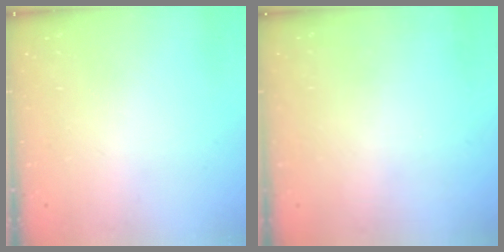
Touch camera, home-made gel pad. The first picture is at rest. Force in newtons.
{"total": 3.2, "press": 3.2, "slide": 0.1}